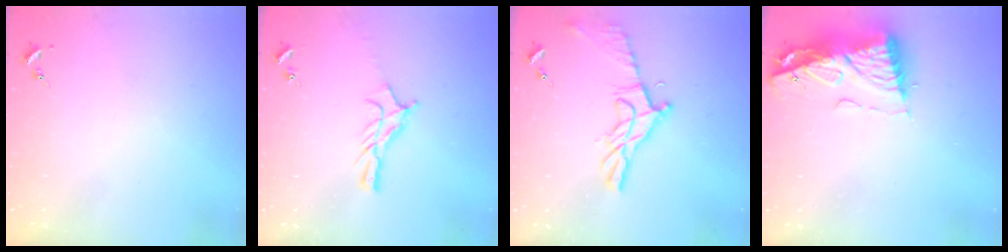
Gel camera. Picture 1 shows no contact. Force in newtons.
{"total": 10.0, "press": 10.0, "slide": 0.7}
{"total": 12.7, "press": 12.7, "slide": 0.6}
{"total": 10.1, "press": 10.0, "slide": 1.1}